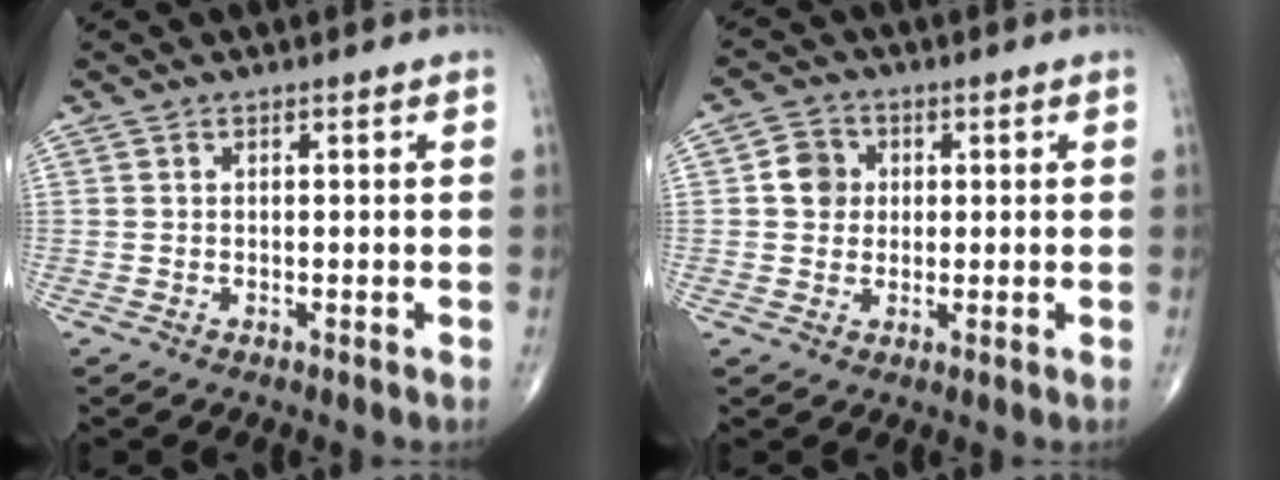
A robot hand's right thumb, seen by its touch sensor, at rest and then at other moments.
{"total": 5.0, "force": [0.7, 4.5, 2.0], "torque": [-0.015, 0.004, 0.004]}